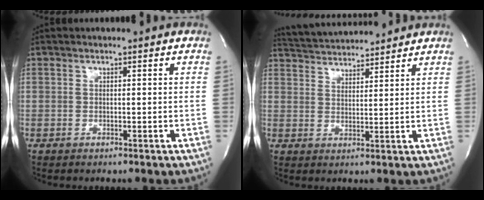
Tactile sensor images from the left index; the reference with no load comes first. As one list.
[{"total": 9.5, "force": [9.2, 0.8, 2.2], "torque": [-0.049, 0.018, 0.146]}]